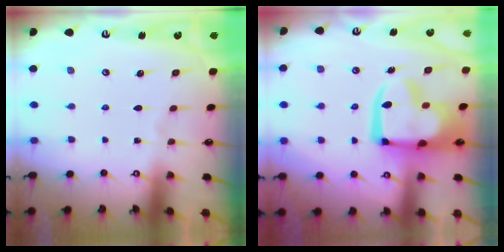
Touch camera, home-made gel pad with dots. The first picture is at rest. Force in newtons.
{"total": 14.9, "press": 14.8, "slide": 1.6}